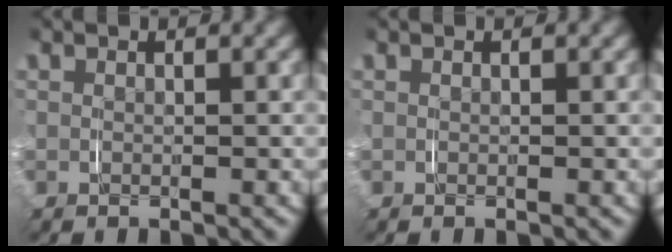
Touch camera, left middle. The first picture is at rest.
{"total": 0.0}